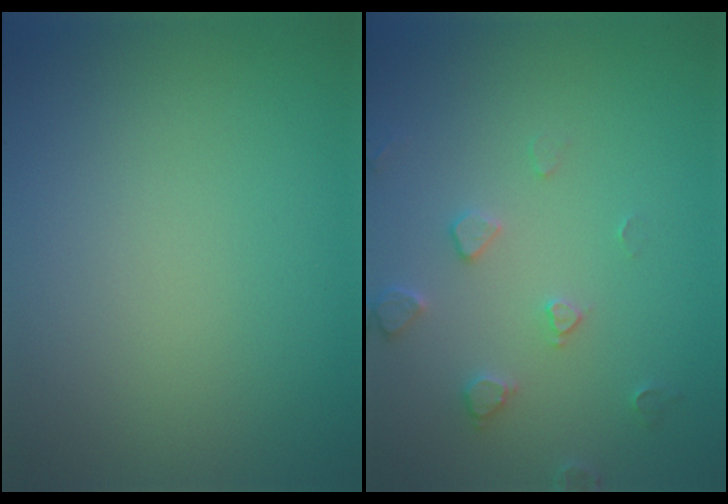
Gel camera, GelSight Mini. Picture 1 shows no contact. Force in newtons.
{"total": 2.2, "press": 2.2, "slide": 0.4}